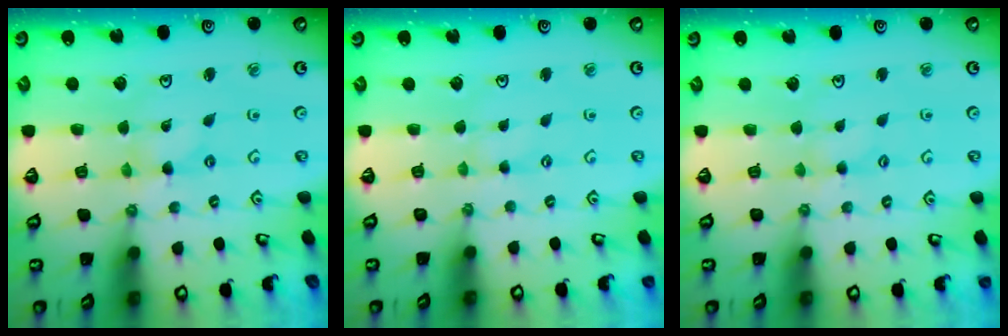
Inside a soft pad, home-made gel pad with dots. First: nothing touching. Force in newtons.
{"total": 0.5, "press": 0.5, "slide": 0.1}
{"total": 1.7, "press": 1.7, "slide": 0.2}